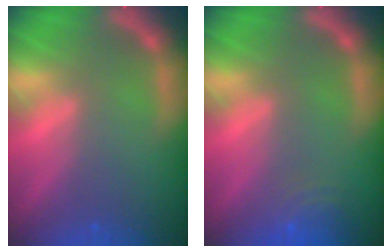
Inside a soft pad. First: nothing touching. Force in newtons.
{"total": 4.0}